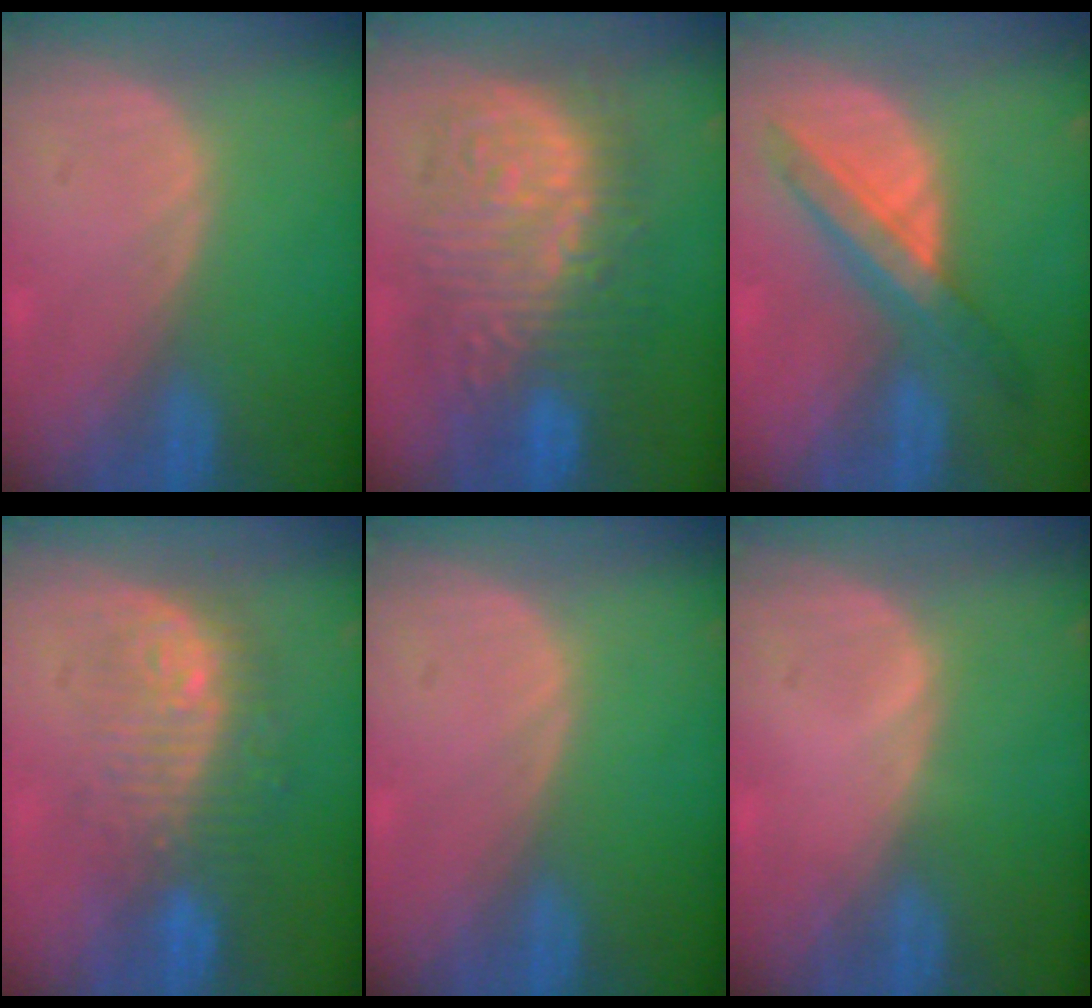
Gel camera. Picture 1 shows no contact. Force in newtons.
{"total": 13.3, "press": 13.2, "slide": 1.3}
{"total": 6.6, "press": 6.5, "slide": 1.2}
{"total": 9.0, "press": 8.7, "slide": 2.4}
{"total": 0.0}
{"total": 0.5, "press": 0.1, "slide": 0.5}